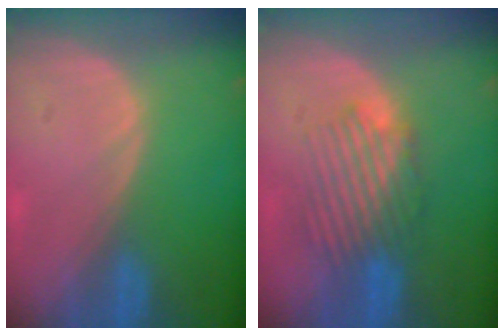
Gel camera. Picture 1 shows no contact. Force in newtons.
{"total": 6.2, "press": 6.1, "slide": 1.5}